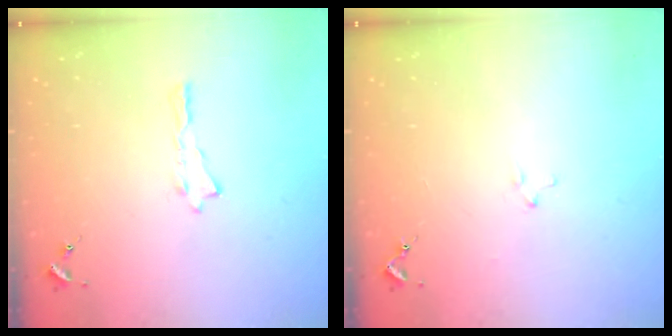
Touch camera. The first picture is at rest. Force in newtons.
{"total": 0.8, "press": 0.8, "slide": 0.2}